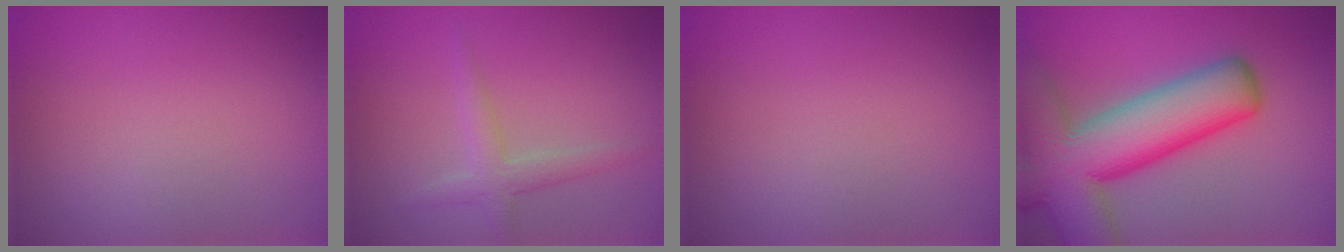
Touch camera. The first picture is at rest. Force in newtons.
{"total": 2.2, "press": 2.2, "slide": 0.0}
{"total": 0.0}
{"total": 13.4, "press": 13.4, "slide": 0.9}